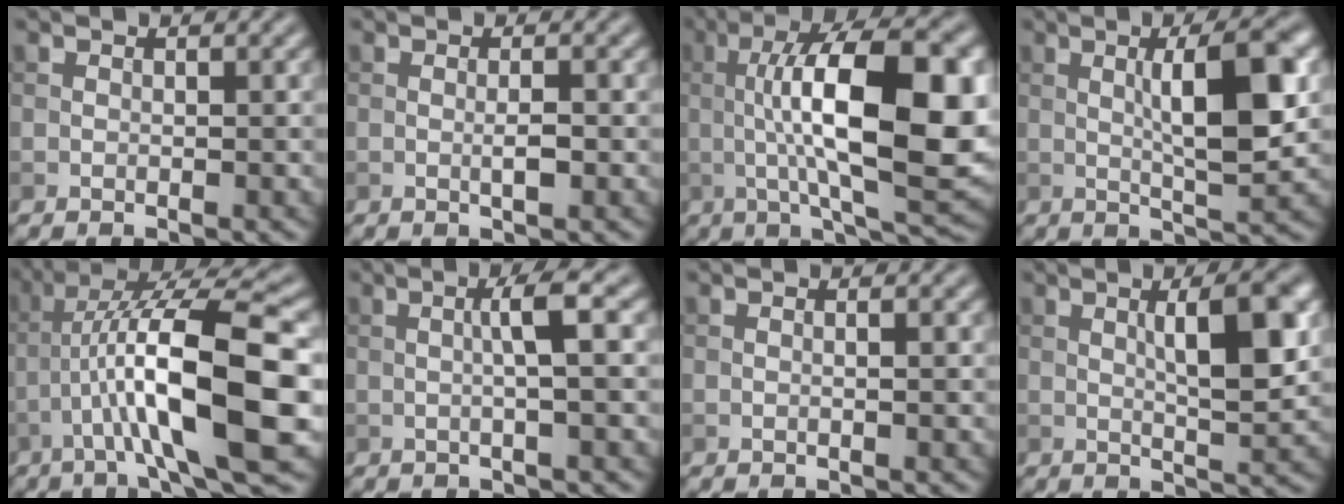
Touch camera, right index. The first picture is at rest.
{"total": 1.4, "force": [-0.2, 0.2, 1.4], "torque": [-0.025, -0.001, -0.004]}
{"total": 13.8, "force": [0.6, 4.2, 13.1], "torque": [-0.189, 0.006, 0.007]}
{"total": 7.1, "force": [1.0, 1.6, 6.9], "torque": [-0.103, 0.006, 0.016]}
{"total": 12.0, "force": [-2.3, 2.4, 11.6], "torque": [-0.204, 0.022, -0.035]}
{"total": 3.2, "force": [0.2, 0.3, 3.1], "torque": [-0.053, 0.006, 0.000]}
{"total": 0.7, "force": [0.0, 0.1, 0.7], "torque": [-0.011, -0.001, -0.002]}
{"total": 6.0, "force": [1.3, 1.4, 5.7], "torque": [-0.081, 0.007, 0.021]}